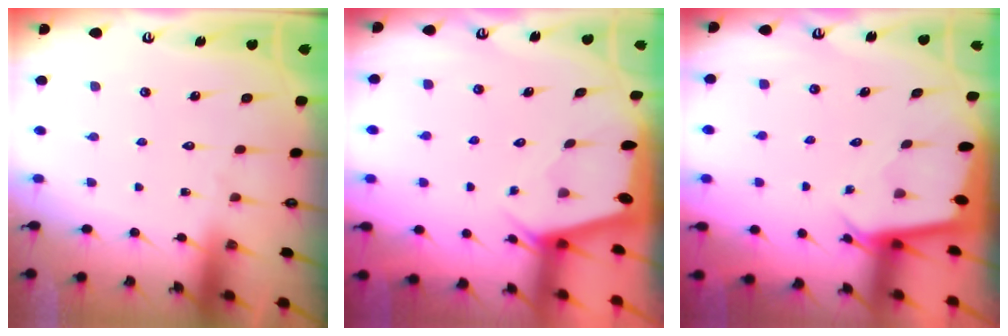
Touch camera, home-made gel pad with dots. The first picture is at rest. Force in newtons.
{"total": 1.9, "press": 1.8, "slide": 0.3}
{"total": 2.0, "press": 2.0, "slide": 0.0}